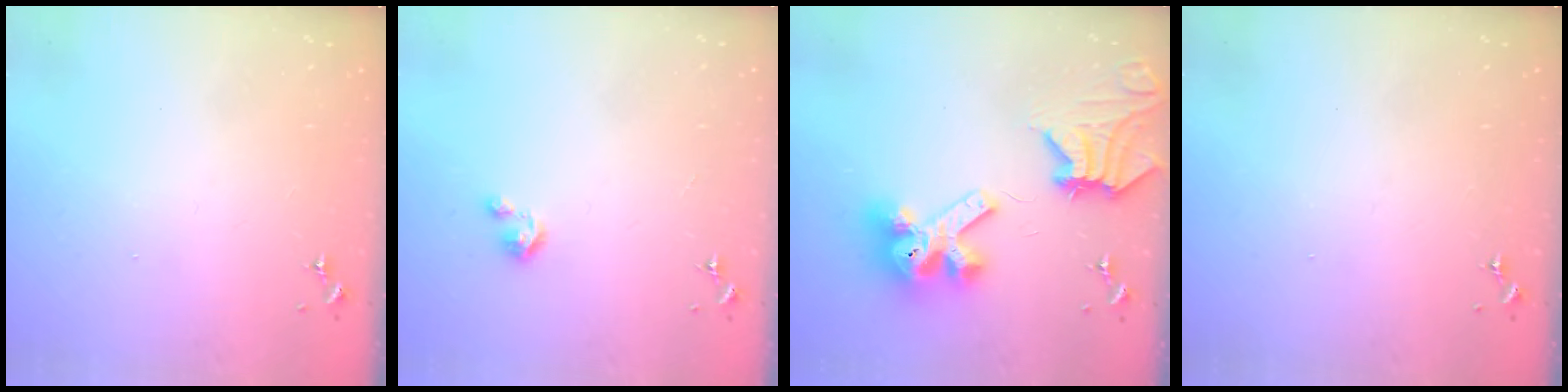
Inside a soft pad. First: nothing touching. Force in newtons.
{"total": 2.5, "press": 2.5, "slide": 0.3}
{"total": 15.6, "press": 15.4, "slide": 2.0}
{"total": 0.0}